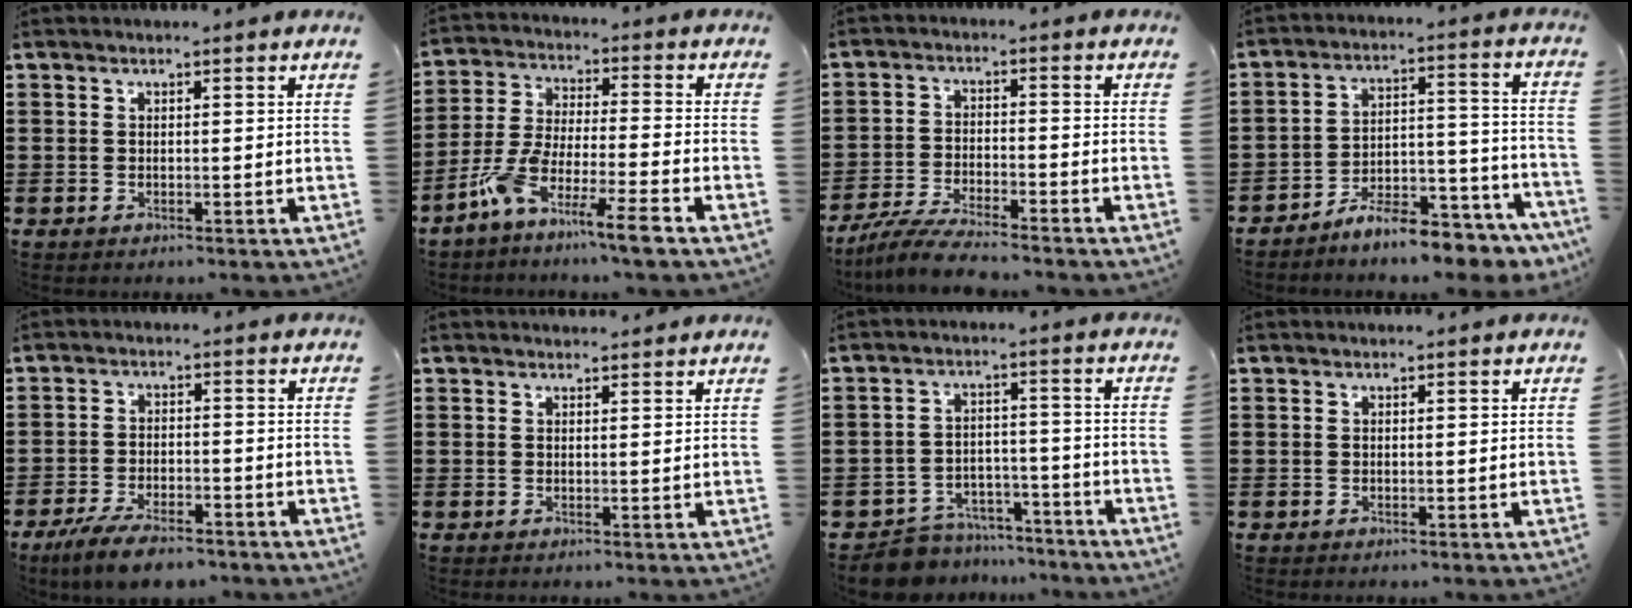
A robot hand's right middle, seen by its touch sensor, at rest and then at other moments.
{"total": 8.9, "force": [-6.9, 0.0, 5.6], "torque": [-0.133, -0.011, -0.143]}
{"total": 5.8, "force": [-5.3, 0.3, 2.2], "torque": [-0.056, -0.011, -0.105]}
{"total": 8.2, "force": [-7.8, 0.8, 2.5], "torque": [-0.026, 0.023, -0.143]}
{"total": 5.5, "force": [-4.7, 1.2, 2.6], "torque": [-0.055, 0.000, -0.089]}
{"total": 0.9, "force": [0.9, 0.1, 0.1], "torque": [0.004, -0.002, 0.016]}
{"total": 6.9, "force": [-6.7, 1.5, 0.5], "torque": [-0.017, 0.018, -0.135]}
{"total": 0.0}